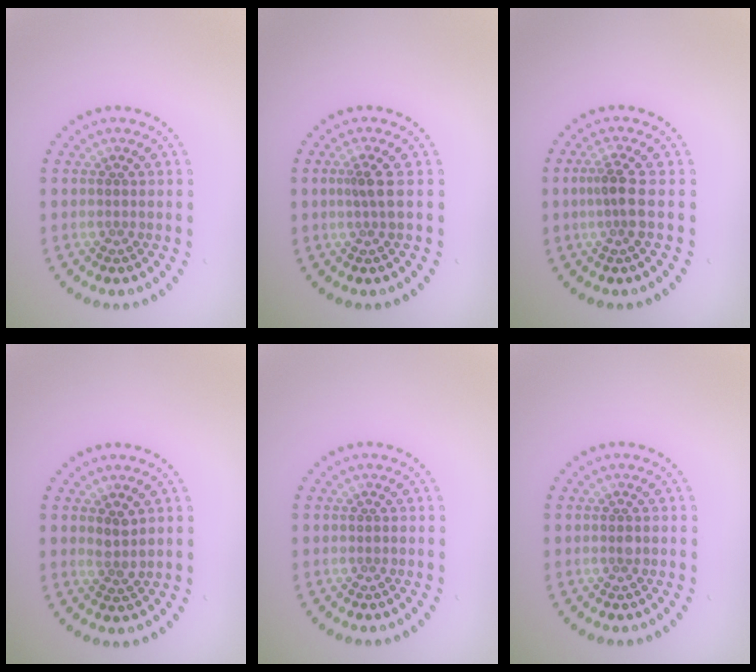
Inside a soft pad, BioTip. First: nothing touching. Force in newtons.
{"total": 1.6, "press": 1.2, "slide": 1.1}
{"total": 2.3, "press": 1.8, "slide": 1.6}
{"total": 1.5, "press": 1.2, "slide": 0.8}
{"total": 0.0}
{"total": 0.8, "press": 0.8, "slide": 0.2}